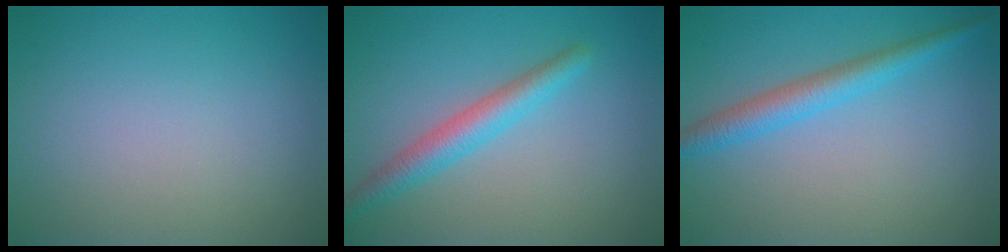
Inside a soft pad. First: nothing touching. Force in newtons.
{"total": 3.1, "press": 3.1, "slide": 0.1}
{"total": 3.1, "press": 3.1, "slide": 0.1}